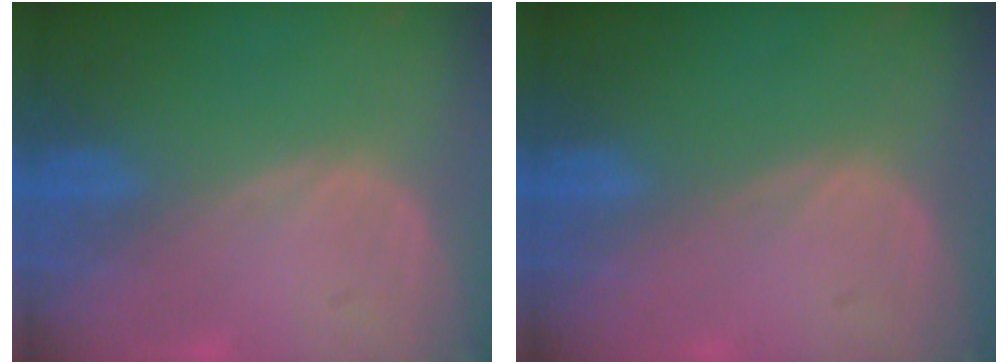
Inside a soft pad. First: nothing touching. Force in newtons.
{"total": 0.0}